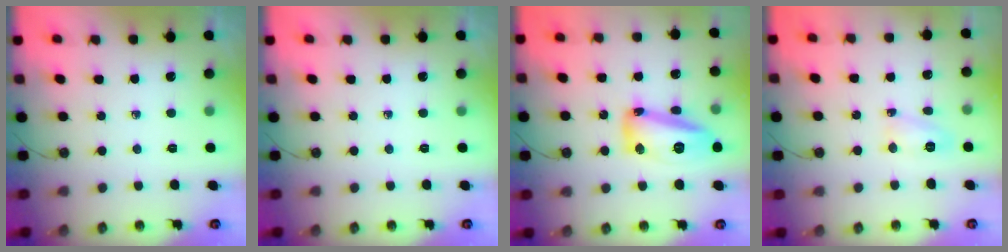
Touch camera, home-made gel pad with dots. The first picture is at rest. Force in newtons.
{"total": 0.0}
{"total": 15.0, "press": 14.8, "slide": 2.5}
{"total": 6.1, "press": 6.1, "slide": 0.4}